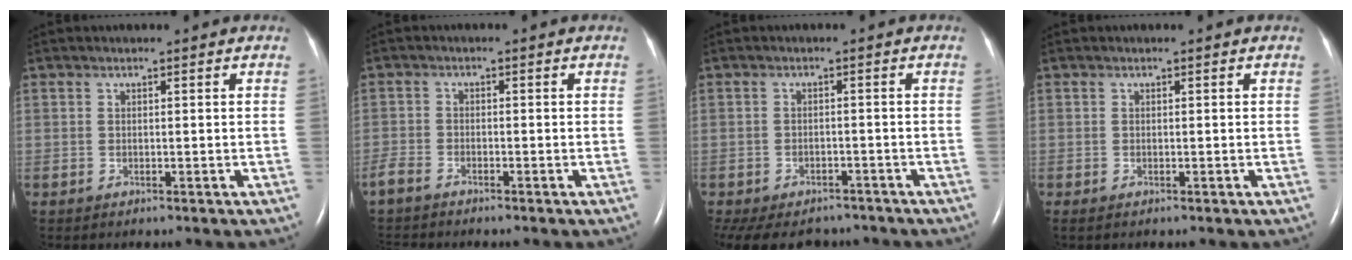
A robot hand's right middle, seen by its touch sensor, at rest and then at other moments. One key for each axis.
{"total": 3.4, "fx": -3.2, "fy": 0.7, "fz": 0.7, "tx": -0.014, "ty": -0.011, "tz": -0.062}
{"total": 14.4, "fx": -11.3, "fy": 7.3, "fz": 5.1, "tx": -0.147, "ty": -0.008, "tz": -0.144}
{"total": 0.0}